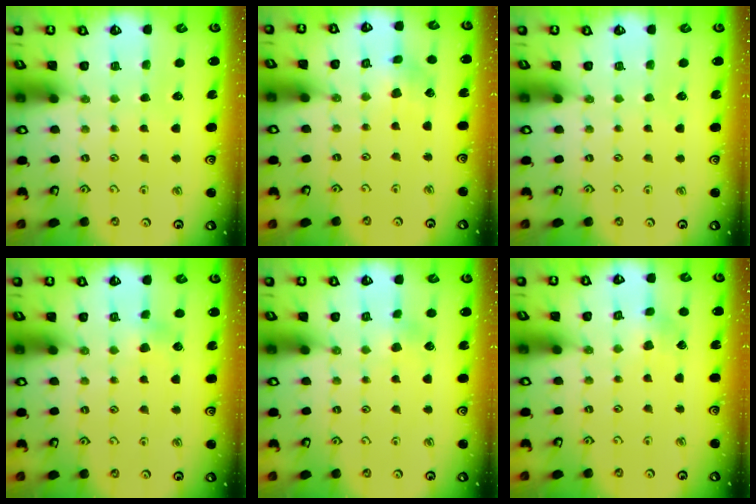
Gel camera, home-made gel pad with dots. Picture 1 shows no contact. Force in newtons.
{"total": 3.0, "press": 3.0, "slide": 0.2}
{"total": 0.0}
{"total": 3.0, "press": 2.9, "slide": 0.5}
{"total": 3.0, "press": 3.0, "slide": 0.1}
{"total": 2.3, "press": 2.3, "slide": 0.6}